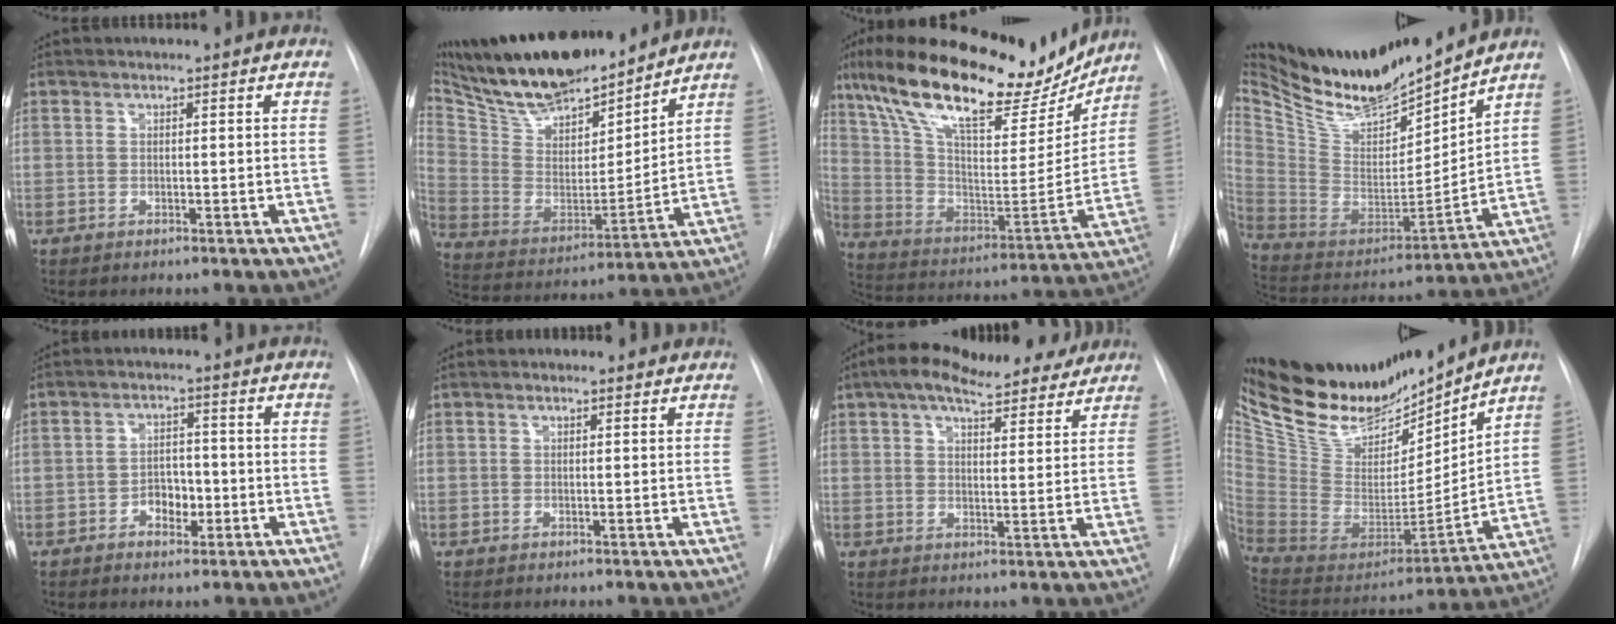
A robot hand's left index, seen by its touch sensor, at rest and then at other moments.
{"total": 22.4, "force": [19.3, 5.3, 10.0], "torque": [-0.183, -0.009, 0.336]}
{"total": 27.0, "force": [20.6, 8.1, 15.5], "torque": [-0.273, 0.011, 0.327]}
{"total": 21.6, "force": [19.3, 4.2, 8.9], "torque": [-0.179, -0.029, 0.343]}
{"total": 4.0, "force": [-1.6, 2.6, 2.6], "torque": [-0.036, 0.007, -0.024]}
{"total": 1.1, "force": [0.5, 0.7, 0.6], "torque": [-0.015, 0.006, 0.004]}
{"total": 15.8, "force": [12.6, 5.0, 8.1], "torque": [-0.130, 0.039, 0.176]}
{"total": 22.1, "force": [19.5, 7.0, 7.9], "torque": [-0.159, -0.024, 0.344]}